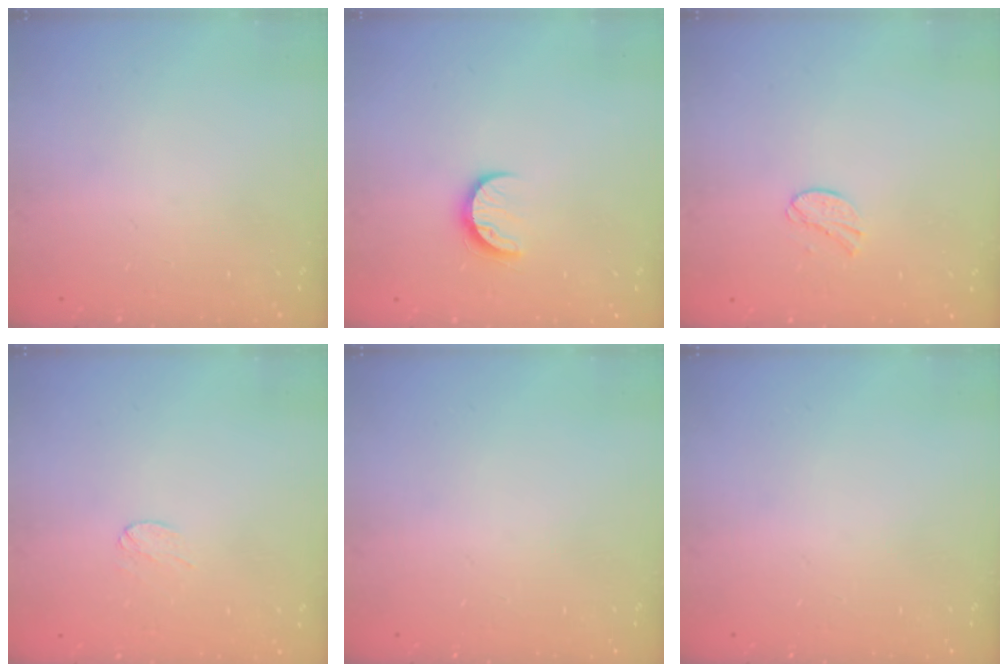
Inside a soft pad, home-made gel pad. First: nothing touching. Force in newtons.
{"total": 7.7, "press": 7.6, "slide": 0.6}
{"total": 6.1, "press": 6.1, "slide": 0.6}
{"total": 2.6, "press": 2.5, "slide": 0.3}
{"total": 0.0}
{"total": 0.0}